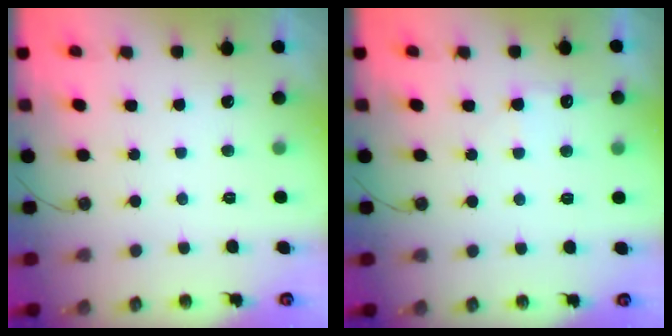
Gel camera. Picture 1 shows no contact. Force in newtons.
{"total": 5.4, "press": 5.4, "slide": 0.6}